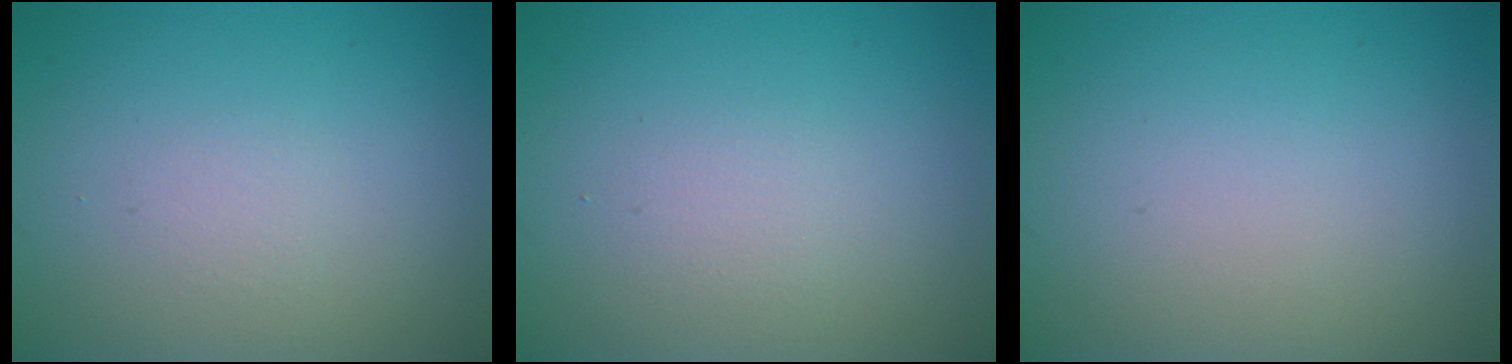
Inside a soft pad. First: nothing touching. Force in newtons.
{"total": 1.1, "press": 1.1, "slide": 0.1}
{"total": 0.0}